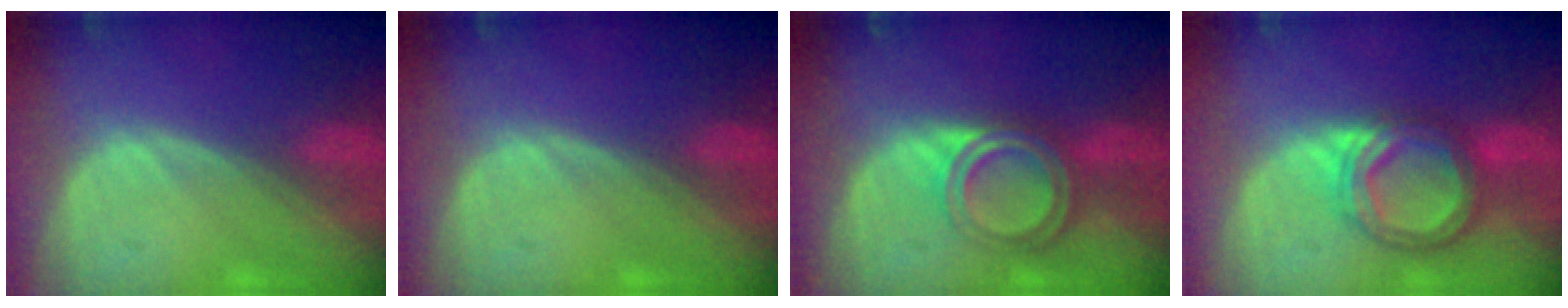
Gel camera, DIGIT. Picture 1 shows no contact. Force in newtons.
{"total": 0.0}
{"total": 6.4, "press": 5.4, "slide": 3.3}
{"total": 7.2, "press": 7.2, "slide": 0.6}